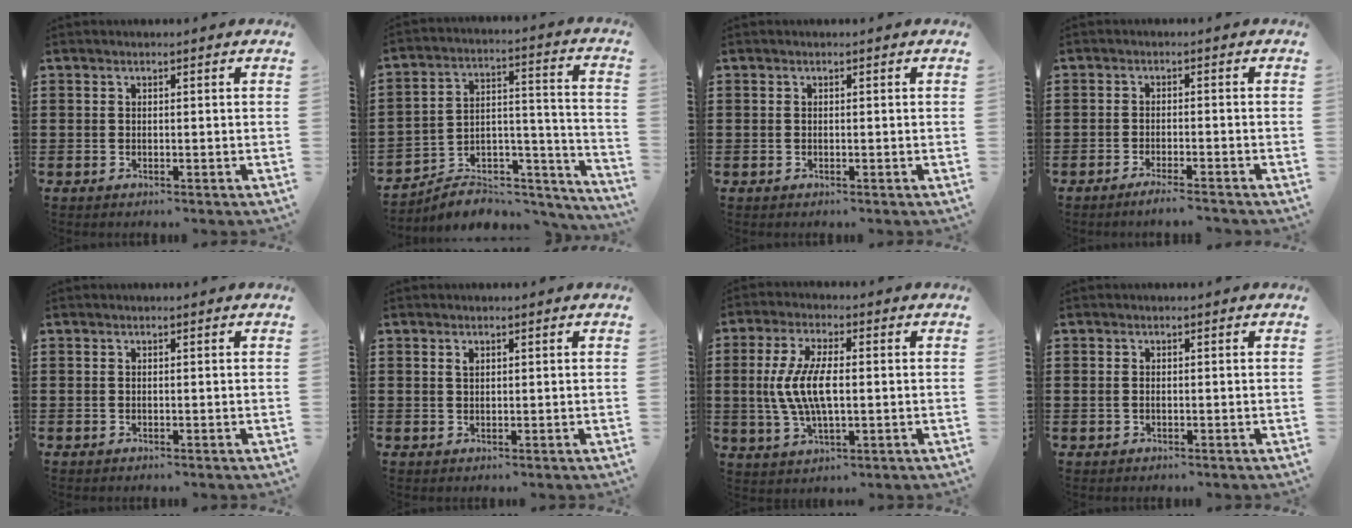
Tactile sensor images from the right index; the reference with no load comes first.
{"total": 5.3, "force": [-4.5, 2.5, 1.1], "torque": [-0.019, 0.004, -0.085]}
{"total": 0.0}
{"total": 2.3, "force": [-2.1, -0.4, 0.9], "torque": [-0.014, 0.001, -0.040]}
{"total": 0.0}
{"total": 0.8, "force": [0.4, 0.4, 0.6], "torque": [-0.013, 0.003, 0.008]}
{"total": 8.4, "force": [-0.2, 3.0, 7.8], "torque": [-0.184, -0.007, -0.016]}
{"total": 0.8, "force": [-0.1, 0.5, 0.6], "torque": [-0.014, 0.003, -0.003]}